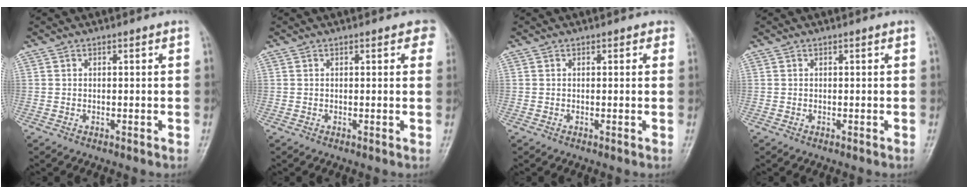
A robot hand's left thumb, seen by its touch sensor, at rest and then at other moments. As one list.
[{"total": 2.6, "force": [1.3, 1.4, 1.8], "torque": [0.003, 0.001, 0.006]}, {"total": 1.1, "force": [0.6, 0.8, 0.5], "torque": [0.011, 0.001, 0.000]}, {"total": 0.0}]